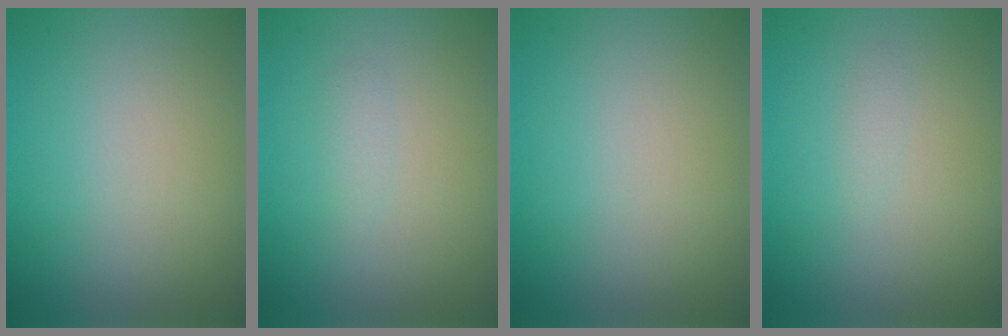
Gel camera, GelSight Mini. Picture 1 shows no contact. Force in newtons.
{"total": 0.8, "press": 0.8, "slide": 0.0}
{"total": 0.0}
{"total": 0.6, "press": 0.6, "slide": 0.1}